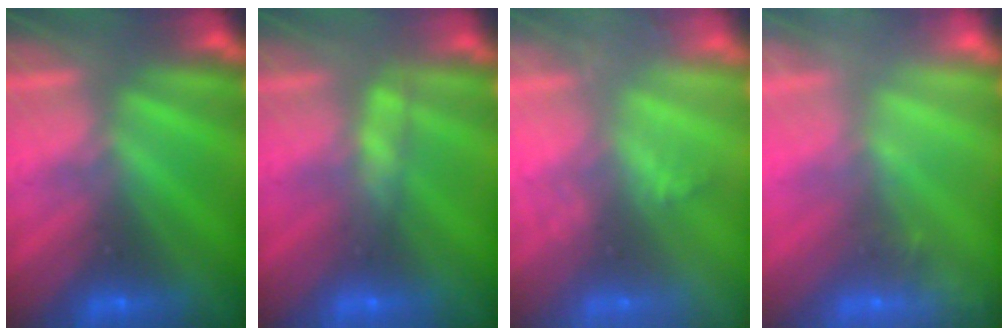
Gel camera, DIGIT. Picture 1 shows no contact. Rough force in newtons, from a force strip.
{"total": 2.6}
{"total": 2.0}
{"total": 2.2}